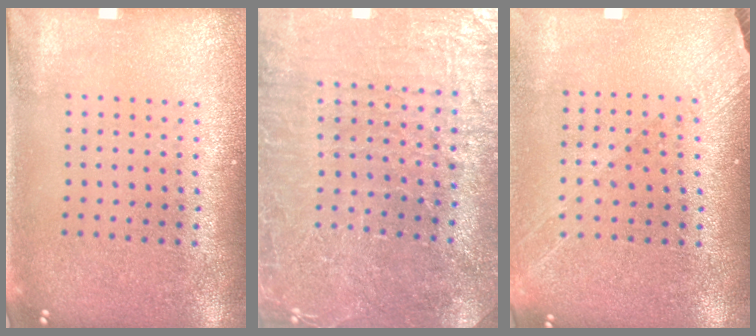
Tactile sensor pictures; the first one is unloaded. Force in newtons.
{"total": 3.3, "press": 3.3, "slide": 0.3}
{"total": 1.3, "press": 1.2, "slide": 0.5}